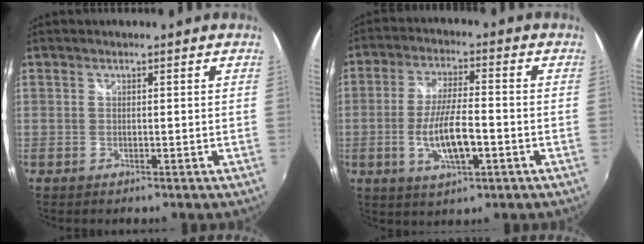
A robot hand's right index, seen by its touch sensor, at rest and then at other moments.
{"total": 9.7, "force": [-2.8, 2.7, 8.9], "torque": [-0.171, -0.009, -0.048]}